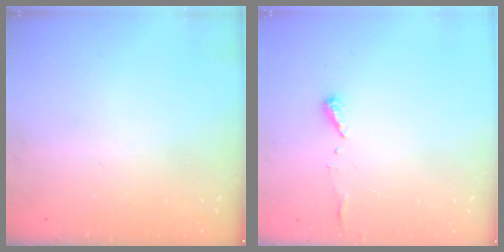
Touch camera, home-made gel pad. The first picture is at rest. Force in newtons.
{"total": 6.3, "press": 6.3, "slide": 0.5}